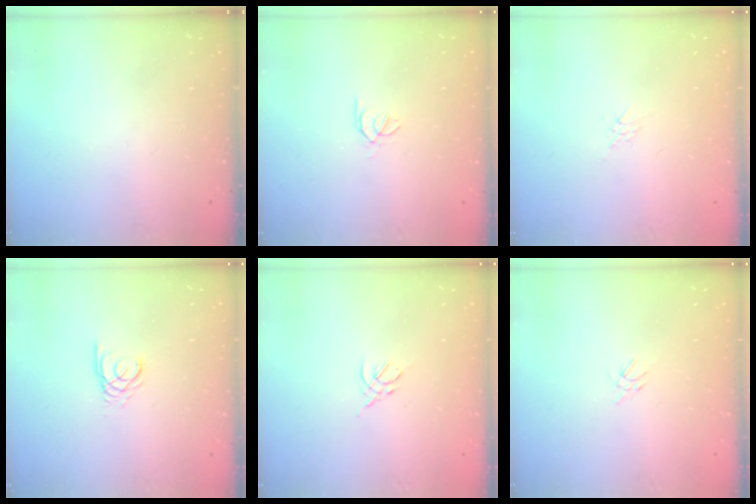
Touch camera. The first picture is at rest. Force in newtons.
{"total": 0.5, "press": 0.4, "slide": 0.3}
{"total": 2.2, "press": 2.2, "slide": 0.4}
{"total": 2.7, "press": 2.7, "slide": 0.3}
{"total": 3.0, "press": 3.0, "slide": 0.7}
{"total": 2.2, "press": 2.2, "slide": 0.5}